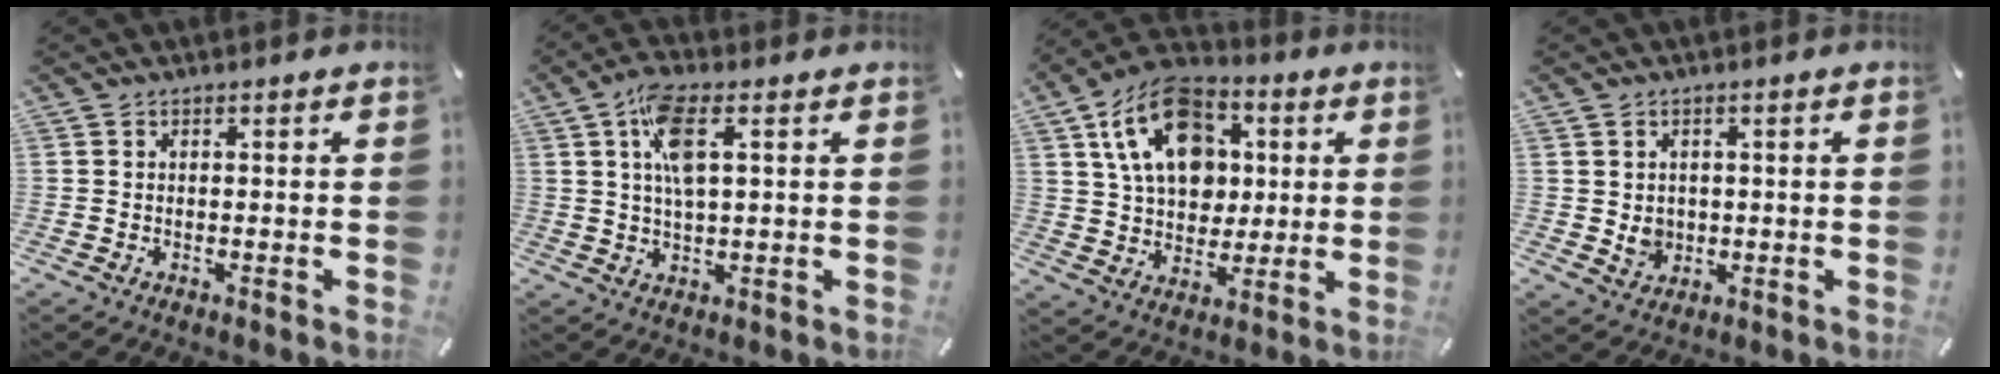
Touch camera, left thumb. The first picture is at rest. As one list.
[{"total": 8.2, "force": [2.7, 3.0, 7.1], "torque": [-0.143, 0.000, 0.045]}, {"total": 16.6, "force": [5.5, 12.2, 9.9], "torque": [-0.180, -0.003, 0.104]}, {"total": 3.7, "force": [0.4, 3.5, 1.1], "torque": [0.000, -0.004, 0.006]}]